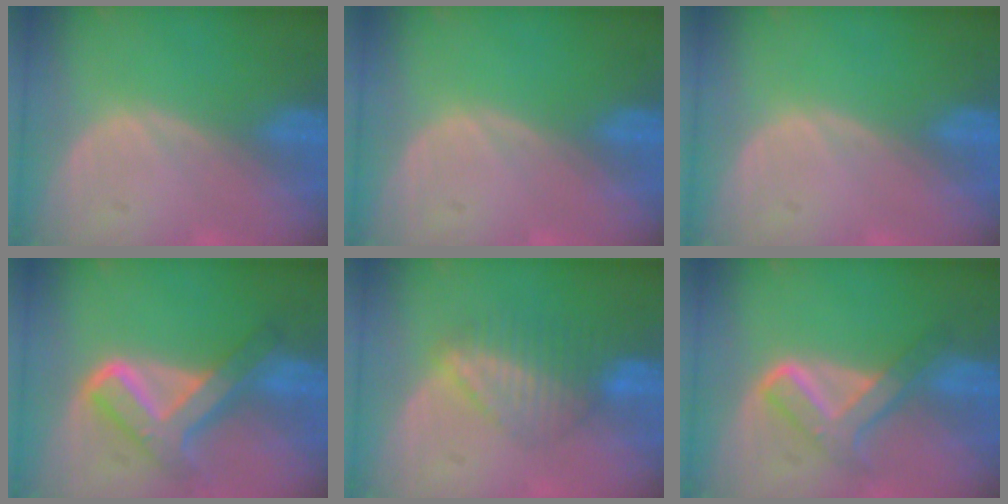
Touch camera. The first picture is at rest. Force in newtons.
{"total": 0.0}
{"total": 0.0}
{"total": 8.4, "press": 8.4, "slide": 0.7}
{"total": 6.5, "press": 5.9, "slide": 2.7}
{"total": 5.9, "press": 5.9, "slide": 0.2}